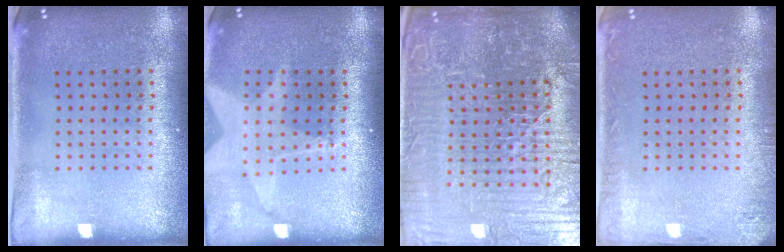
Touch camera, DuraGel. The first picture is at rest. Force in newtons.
{"total": 2.0, "press": 1.5, "slide": 1.3}
{"total": 8.0, "press": 7.1, "slide": 3.7}
{"total": 1.5, "press": 1.5, "slide": 0.2}